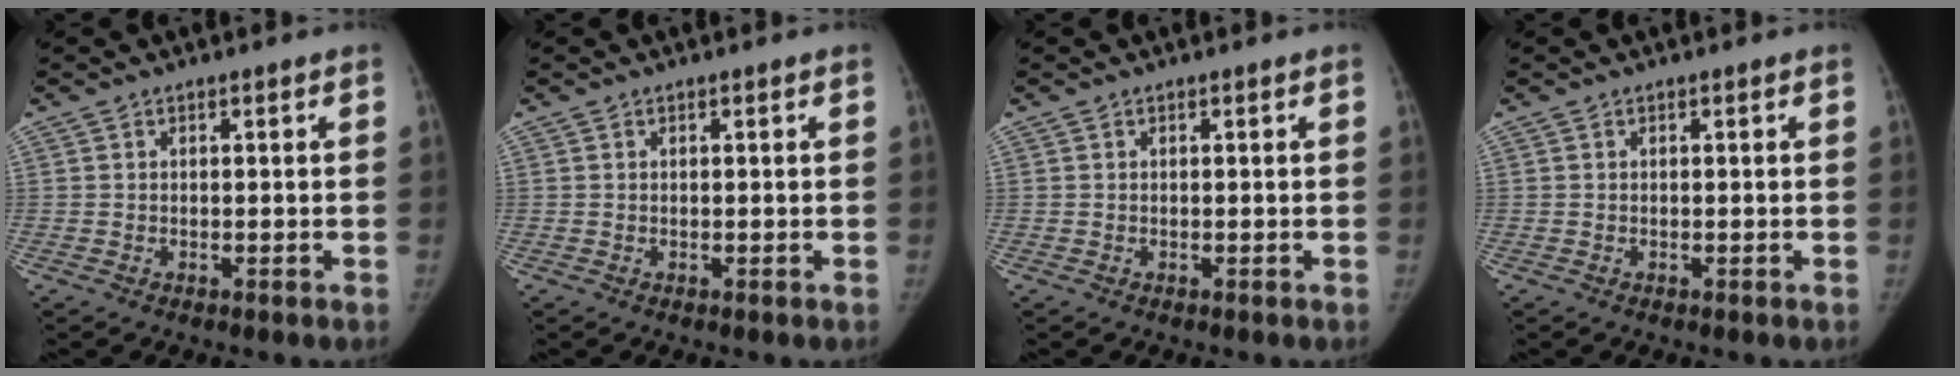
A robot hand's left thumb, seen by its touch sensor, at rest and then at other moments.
{"total": 0.0}
{"total": 0.0}
{"total": 0.0}